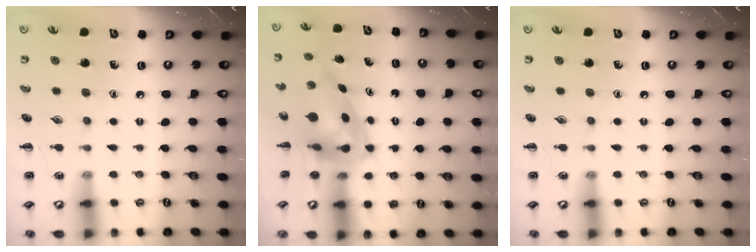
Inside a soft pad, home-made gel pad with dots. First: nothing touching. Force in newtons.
{"total": 5.4, "press": 5.2, "slide": 1.5}
{"total": 0.0}